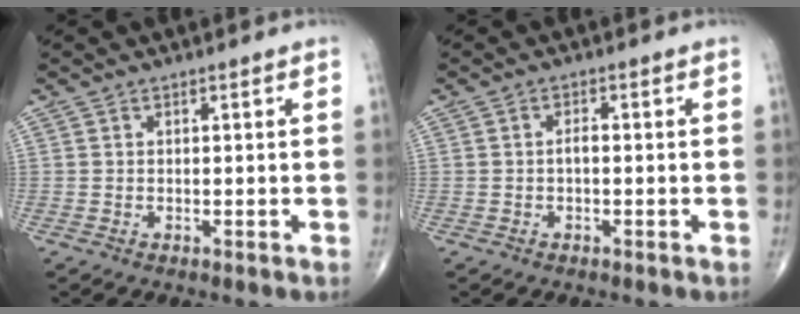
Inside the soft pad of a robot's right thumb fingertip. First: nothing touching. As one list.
[{"total": 1.3, "force": [-0.3, 0.6, 1.1], "torque": [-0.014, 0.005, -0.009]}]